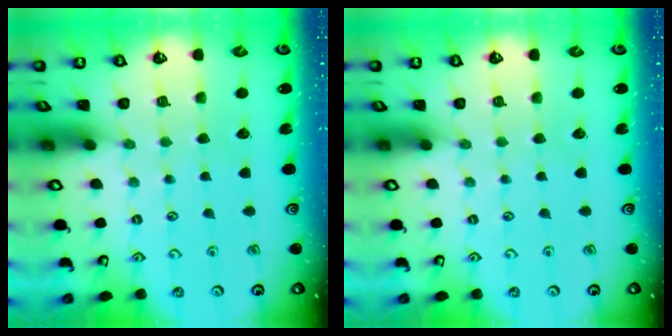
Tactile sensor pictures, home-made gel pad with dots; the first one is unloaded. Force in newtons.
{"total": 0.0}